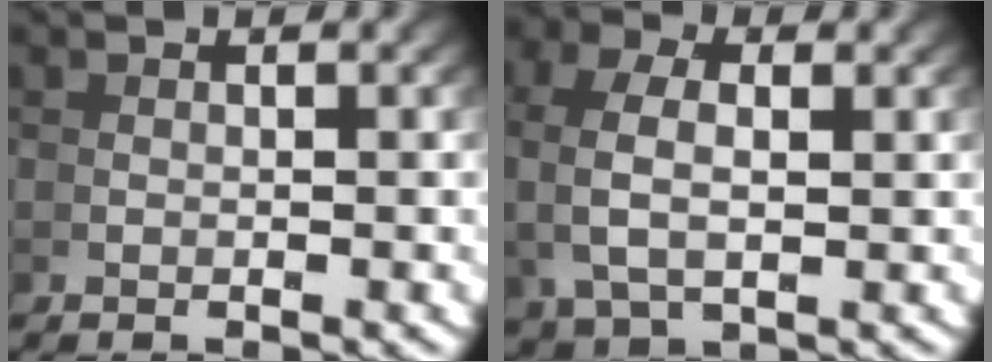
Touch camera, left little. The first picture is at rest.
{"total": 3.3, "force": [1.0, 1.4, 2.8], "torque": [-0.070, -0.001, 0.029]}